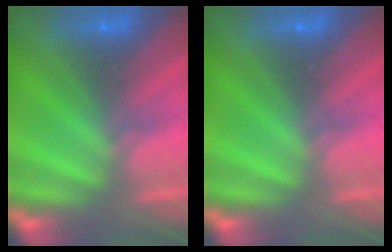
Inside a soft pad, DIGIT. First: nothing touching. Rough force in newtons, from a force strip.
{"total": 0.0}